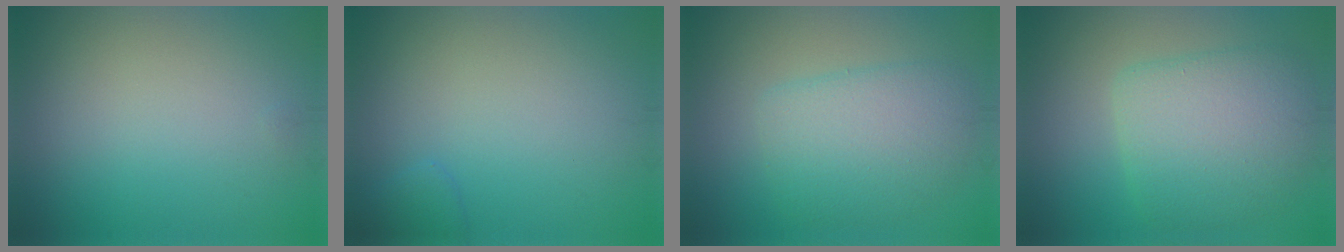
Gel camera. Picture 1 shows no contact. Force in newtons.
{"total": 1.0, "press": 1.0, "slide": 0.1}
{"total": 5.1, "press": 5.1, "slide": 0.2}
{"total": 6.4, "press": 6.4, "slide": 0.2}